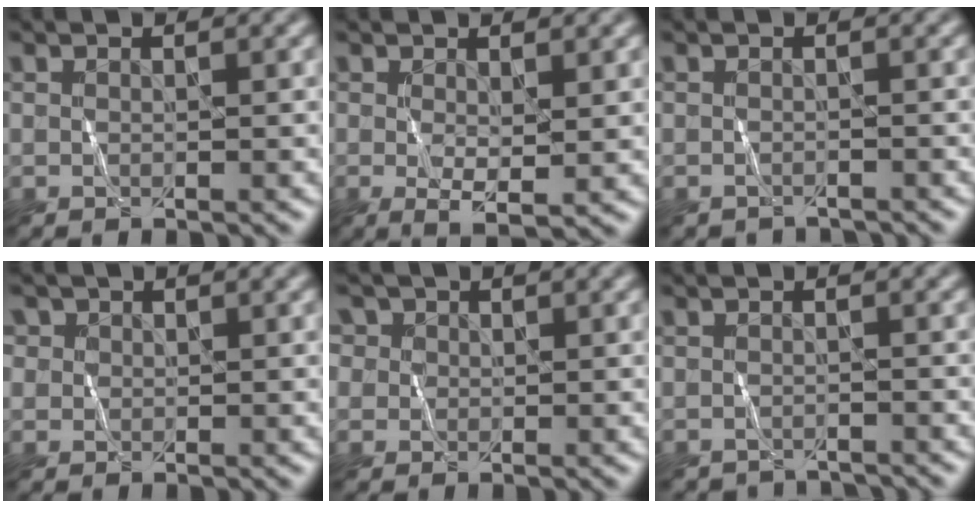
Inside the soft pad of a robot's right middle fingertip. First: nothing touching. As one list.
[{"total": 2.4, "force": [0.1, 0.7, 2.3], "torque": [-0.042, -0.007, 0.005]}, {"total": 1.3, "force": [-1.3, 0.1, 0.0], "torque": [0.000, -0.007, -0.023]}, {"total": 1.8, "force": [0.9, 1.5, 0.4], "torque": [-0.014, 0.006, 0.009]}, {"total": 3.3, "force": [1.7, 2.6, 1.1], "torque": [-0.033, 0.011, 0.017]}, {"total": 2.3, "force": [-2.3, 0.1, -0.1], "torque": [0.003, -0.009, -0.035]}]